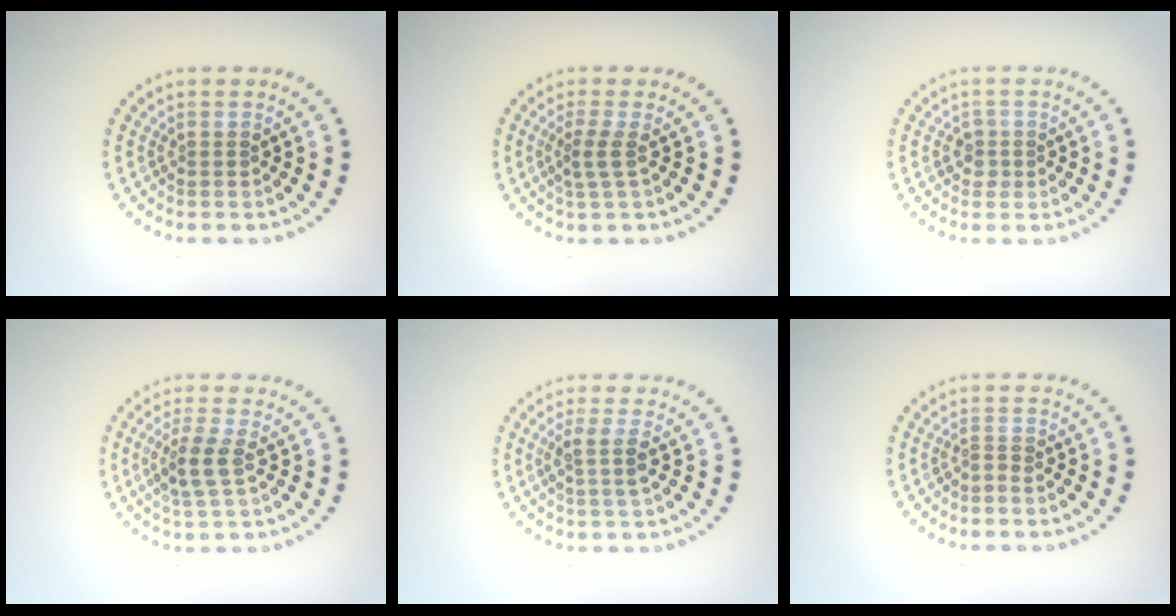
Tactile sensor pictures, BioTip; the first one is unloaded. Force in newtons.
{"total": 2.0, "press": 1.4, "slide": 1.4}
{"total": 1.4, "press": 1.2, "slide": 0.8}
{"total": 2.8, "press": 2.5, "slide": 1.1}
{"total": 1.9, "press": 1.5, "slide": 1.1}
{"total": 0.8, "press": 0.2, "slide": 0.7}